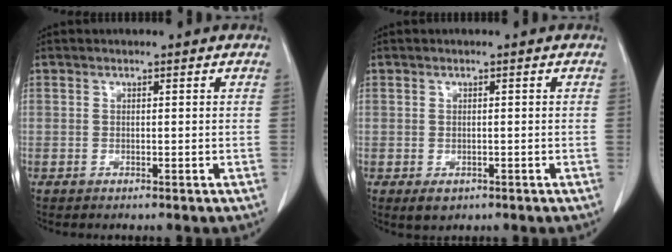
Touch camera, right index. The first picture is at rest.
{"total": 2.1, "force": [-1.1, 1.4, 1.0], "torque": [-0.015, -0.001, -0.007]}